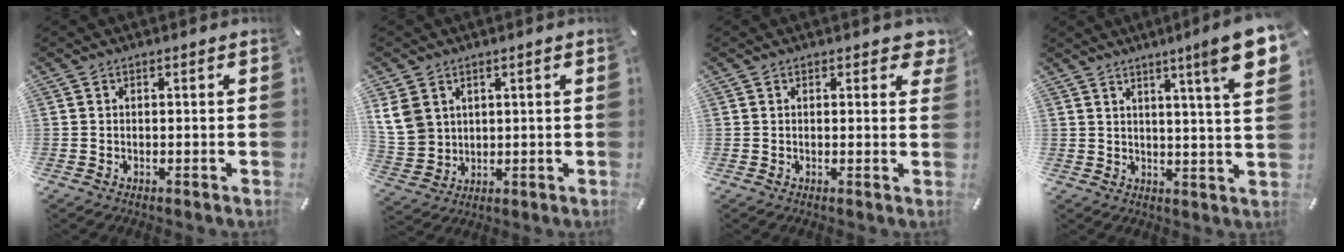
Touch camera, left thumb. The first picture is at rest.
{"total": 8.2, "force": [3.4, 7.1, 2.4], "torque": [-0.078, -0.004, 0.067]}
{"total": 2.2, "force": [1.4, 1.2, 1.2], "torque": [-0.004, -0.003, 0.020]}
{"total": 11.5, "force": [6.5, 0.7, 9.5], "torque": [-0.135, -0.038, 0.098]}